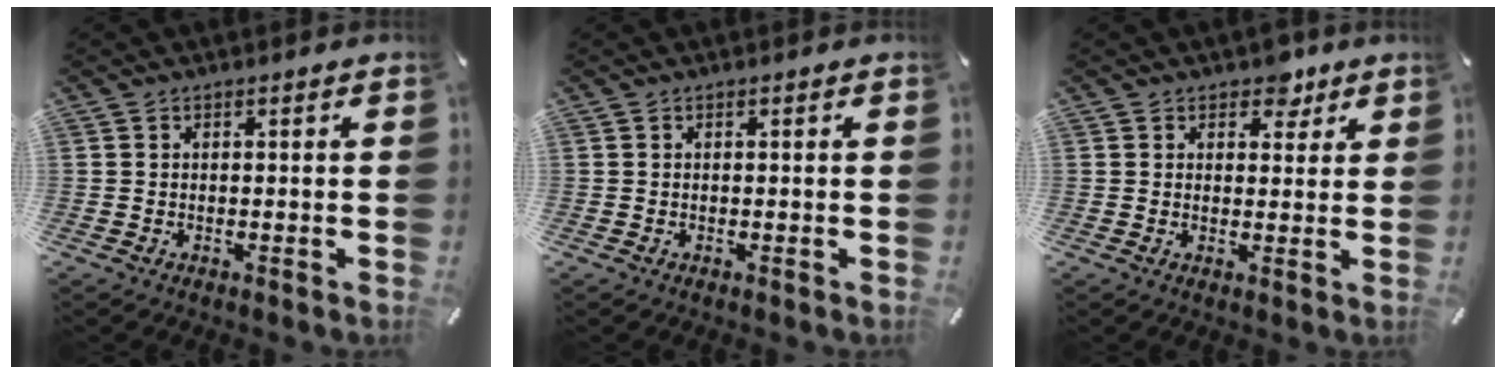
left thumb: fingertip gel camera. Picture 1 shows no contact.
{"total": 0.0}
{"total": 5.2, "force": [3.3, 3.5, 2.0], "torque": [-0.003, -0.014, 0.050]}